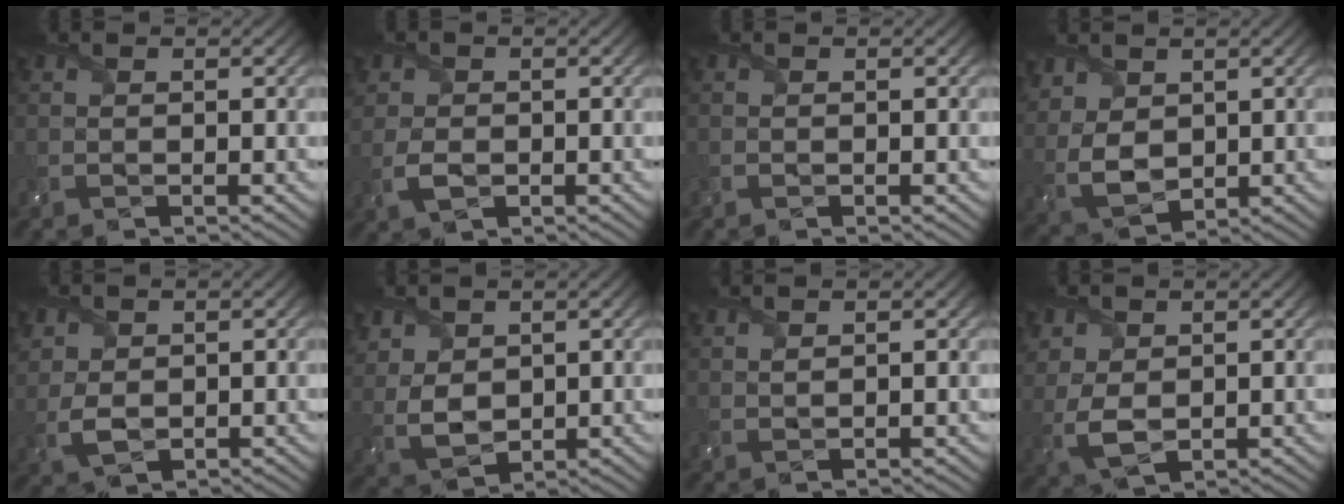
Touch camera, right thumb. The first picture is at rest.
{"total": 3.6, "force": [-0.5, 2.9, 2.0], "torque": [-0.053, -0.007, -0.014]}
{"total": 0.0}
{"total": 6.9, "force": [2.7, 4.8, 4.2], "torque": [-0.137, -0.001, 0.058]}
{"total": 4.0, "force": [1.2, 3.0, 2.2], "torque": [-0.068, -0.006, 0.027]}
{"total": 6.7, "force": [2.9, 4.6, 4.0], "torque": [-0.132, 0.000, 0.064]}
{"total": 1.7, "force": [1.4, 0.3, 0.9], "torque": [-0.022, 0.001, 0.028]}
{"total": 5.1, "force": [1.5, 3.6, 3.2], "torque": [-0.098, -0.006, 0.033]}